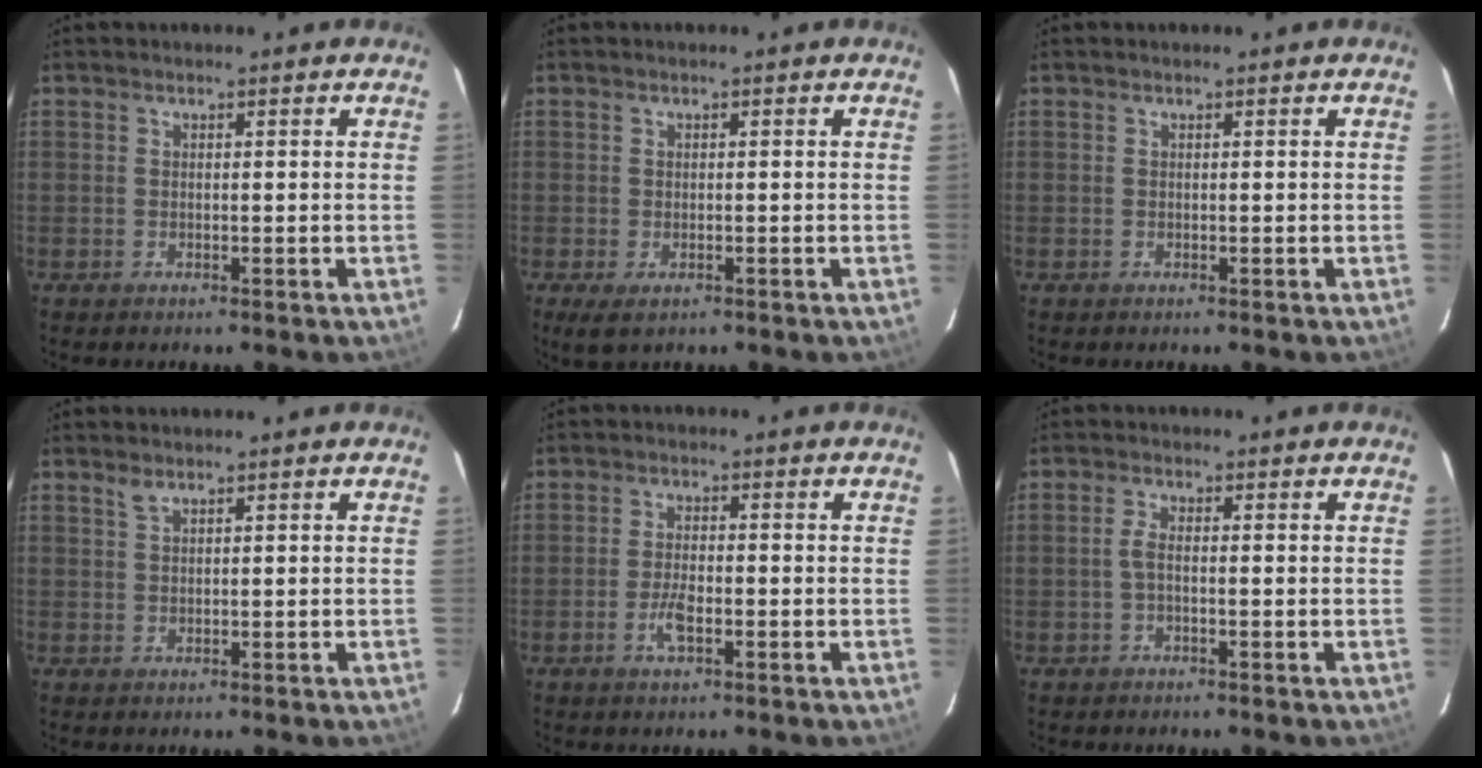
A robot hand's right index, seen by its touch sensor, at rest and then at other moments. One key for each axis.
{"total": 3.3, "fx": -1.6, "fy": 1.8, "fz": 2.2, "tx": -0.044, "ty": -0.011, "tz": -0.024}
{"total": 0.0}
{"total": 1.2, "fx": 0.9, "fy": 0.3, "fz": 0.6, "tx": -0.013, "ty": 0.002, "tz": 0.019}
{"total": 4.0, "fx": -1.7, "fy": 1.5, "fz": 3.3, "tx": -0.070, "ty": -0.001, "tz": -0.031}
{"total": 2.0, "fx": -0.4, "fy": 0.6, "fz": 1.9, "tx": -0.041, "ty": 0.004, "tz": -0.009}